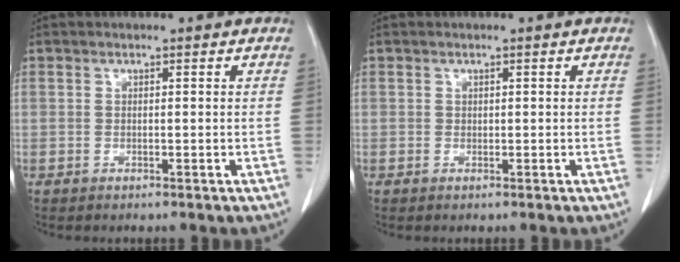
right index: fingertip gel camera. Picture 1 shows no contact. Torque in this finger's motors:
{"motor_torque": [-0.12, 0.09, -0.01, -0.01]}